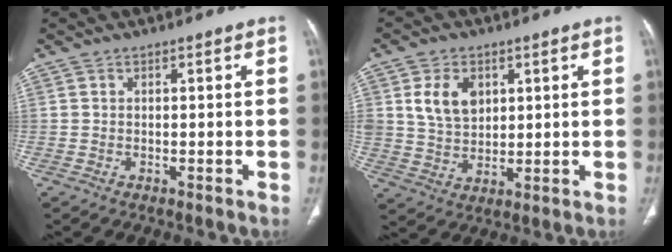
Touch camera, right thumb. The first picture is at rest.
{"total": 8.4, "force": [3.0, 6.0, 5.1], "torque": [-0.072, -0.014, 0.064]}